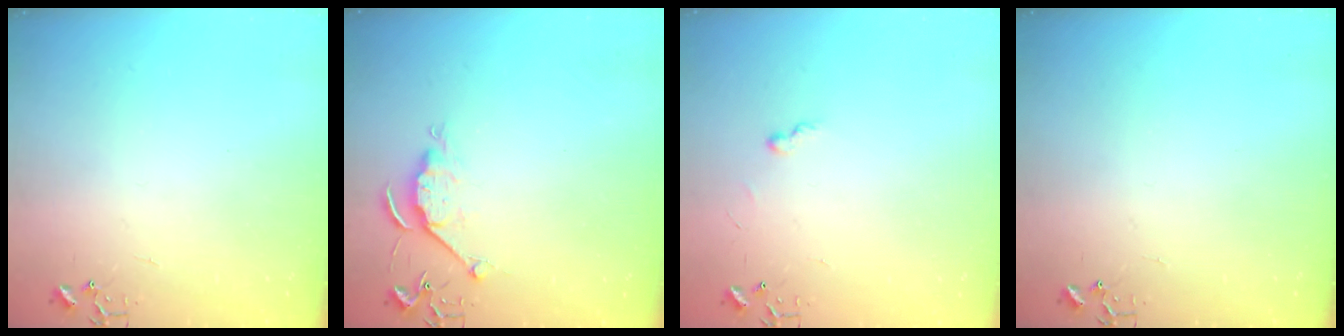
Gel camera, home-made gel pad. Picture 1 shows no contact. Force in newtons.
{"total": 6.2, "press": 6.2, "slide": 0.5}
{"total": 5.2, "press": 5.2, "slide": 0.4}
{"total": 0.0}